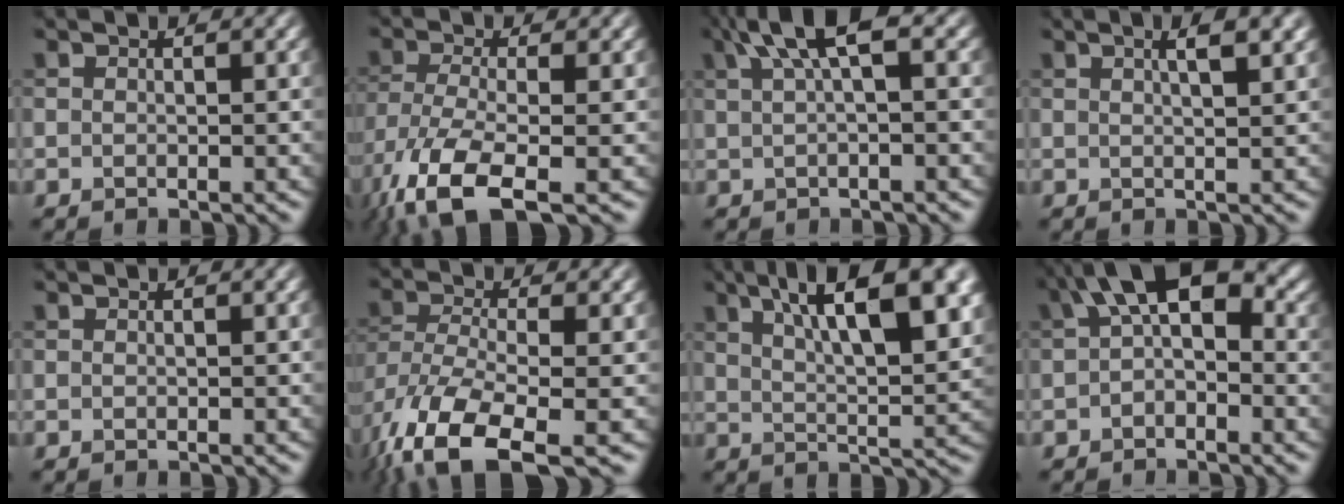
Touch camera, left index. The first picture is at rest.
{"total": 9.2, "force": [-5.4, 3.1, 6.7], "torque": [-0.147, -0.023, -0.105]}
{"total": 5.3, "force": [2.2, 1.5, 4.6], "torque": [-0.068, 0.017, 0.033]}
{"total": 3.7, "force": [1.7, 1.2, 3.1], "torque": [-0.023, 0.013, 0.010]}
{"total": 0.0}
{"total": 11.6, "force": [-7.0, 4.5, 8.1], "torque": [-0.186, -0.030, -0.114]}
{"total": 11.9, "force": [5.4, 3.8, 9.9], "torque": [-0.130, 0.013, 0.078]}
{"total": 7.1, "force": [1.4, 3.9, 5.8], "torque": [-0.081, 0.025, 0.008]}